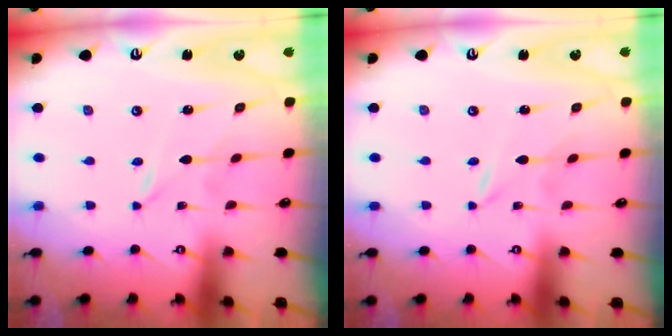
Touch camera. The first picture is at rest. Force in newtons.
{"total": 0.0}